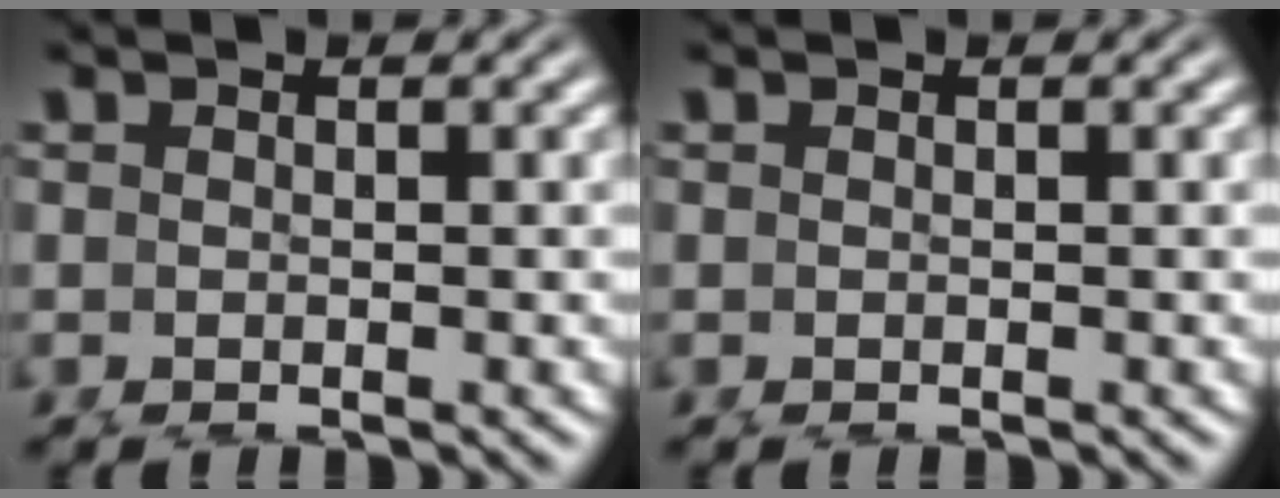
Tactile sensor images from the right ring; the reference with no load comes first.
{"total": 0.0}